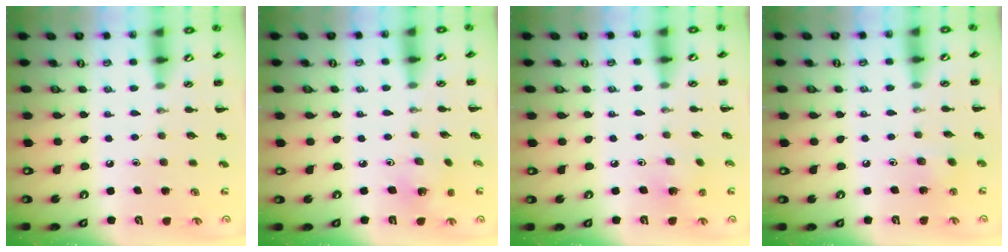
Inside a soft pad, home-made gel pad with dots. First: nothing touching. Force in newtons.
{"total": 1.8, "press": 1.6, "slide": 0.7}
{"total": 2.0, "press": 1.9, "slide": 0.8}
{"total": 4.3, "press": 4.1, "slide": 1.3}